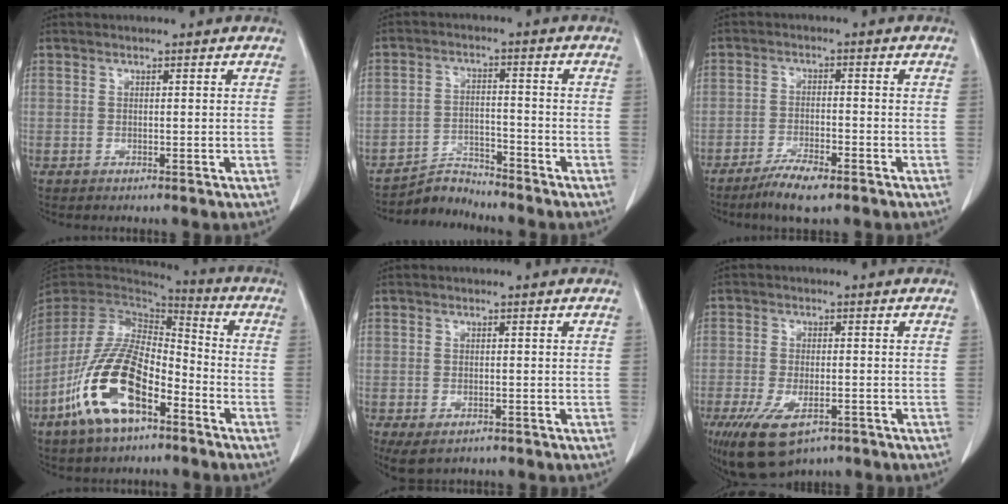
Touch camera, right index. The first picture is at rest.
{"total": 5.3, "force": [-5.2, 0.2, -1.0], "torque": [0.017, 0.004, -0.090]}
{"total": 5.8, "force": [-4.2, 1.0, 4.0], "torque": [-0.076, -0.009, -0.071]}
{"total": 16.4, "force": [-7.6, 6.4, 13.1], "torque": [-0.273, -0.003, -0.141]}
{"total": 4.1, "force": [-2.5, 2.1, 2.6], "torque": [-0.048, -0.010, -0.034]}
{"total": 10.0, "force": [-5.8, 4.3, 6.9], "torque": [-0.132, -0.017, -0.092]}